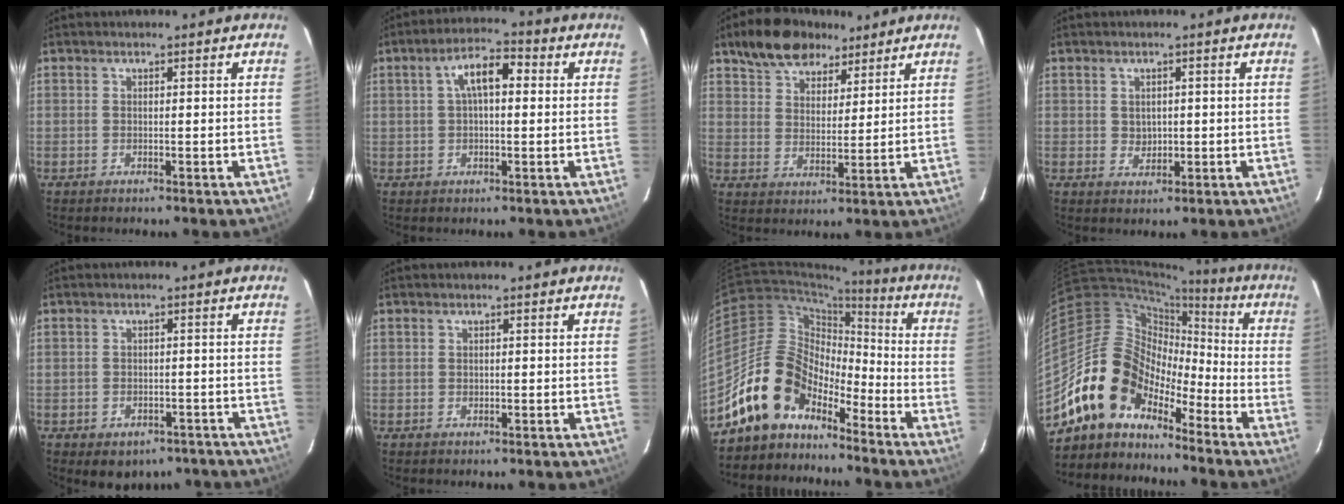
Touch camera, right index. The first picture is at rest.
{"total": 6.9, "force": [1.4, 2.9, 6.1], "torque": [-0.112, 0.022, 0.023]}
{"total": 12.0, "force": [8.4, 6.4, 5.6], "torque": [-0.110, 0.040, 0.147]}
{"total": 2.4, "force": [0.2, 2.1, 1.2], "torque": [-0.017, 0.002, 0.007]}
{"total": 8.7, "force": [-6.0, 5.3, 3.4], "torque": [-0.064, 0.005, -0.059]}
{"total": 0.8, "force": [-0.1, 0.6, 0.5], "torque": [-0.008, 0.001, 0.000]}
{"total": 12.8, "force": [-9.9, 7.1, 3.9], "torque": [-0.077, 0.034, -0.186]}
{"total": 13.5, "force": [-10.2, 7.7, 4.3], "torque": [-0.082, 0.035, -0.200]}